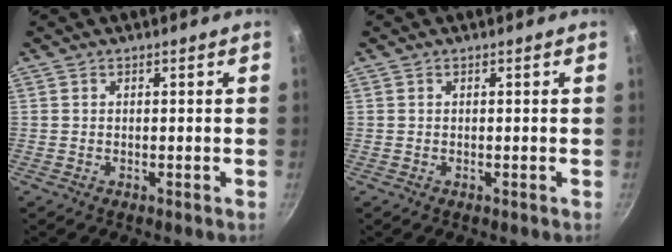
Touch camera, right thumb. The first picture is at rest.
{"total": 0.0}